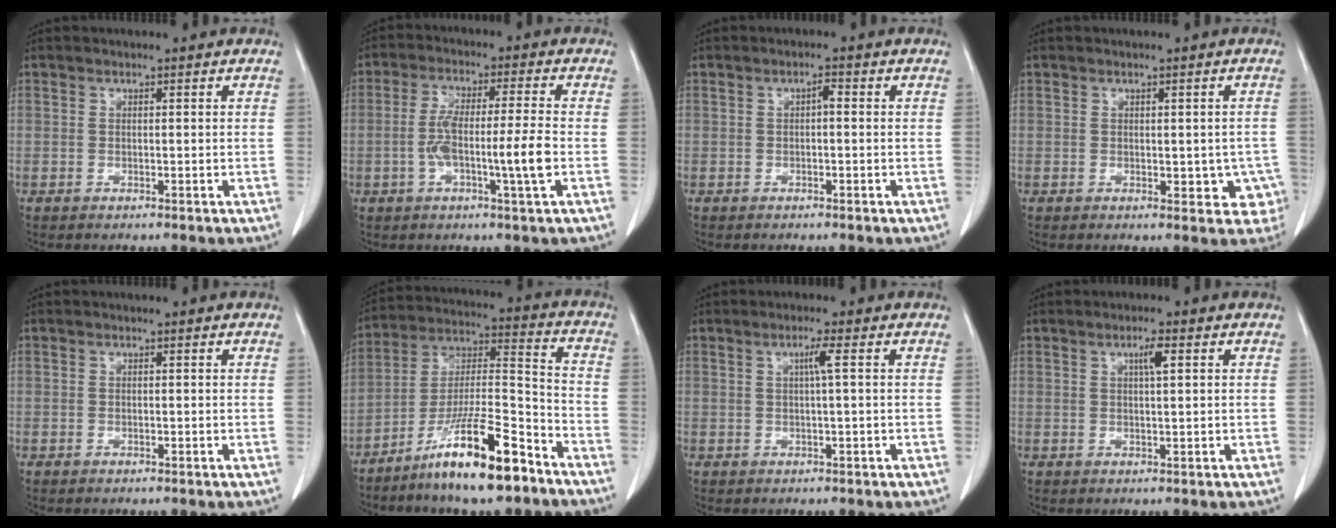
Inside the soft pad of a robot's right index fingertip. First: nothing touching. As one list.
[{"total": 8.9, "force": [-2.0, -0.1, 8.7], "torque": [-0.165, 0.003, -0.039]}, {"total": 1.3, "force": [0.1, 0.4, 1.2], "torque": [-0.019, 0.005, 0.001]}, {"total": 4.6, "force": [-0.7, 2.7, 3.6], "torque": [-0.016, 0.007, -0.002]}, {"total": 0.0}, {"total": 16.5, "force": [-11.2, 2.3, 12.0], "torque": [-0.224, -0.004, -0.198]}, {"total": 2.2, "force": [0.5, -0.5, 2.1], "torque": [-0.036, 0.001, 0.009]}, {"total": 2.5, "force": [1.0, 0.2, 2.3], "torque": [-0.038, 0.001, 0.016]}]